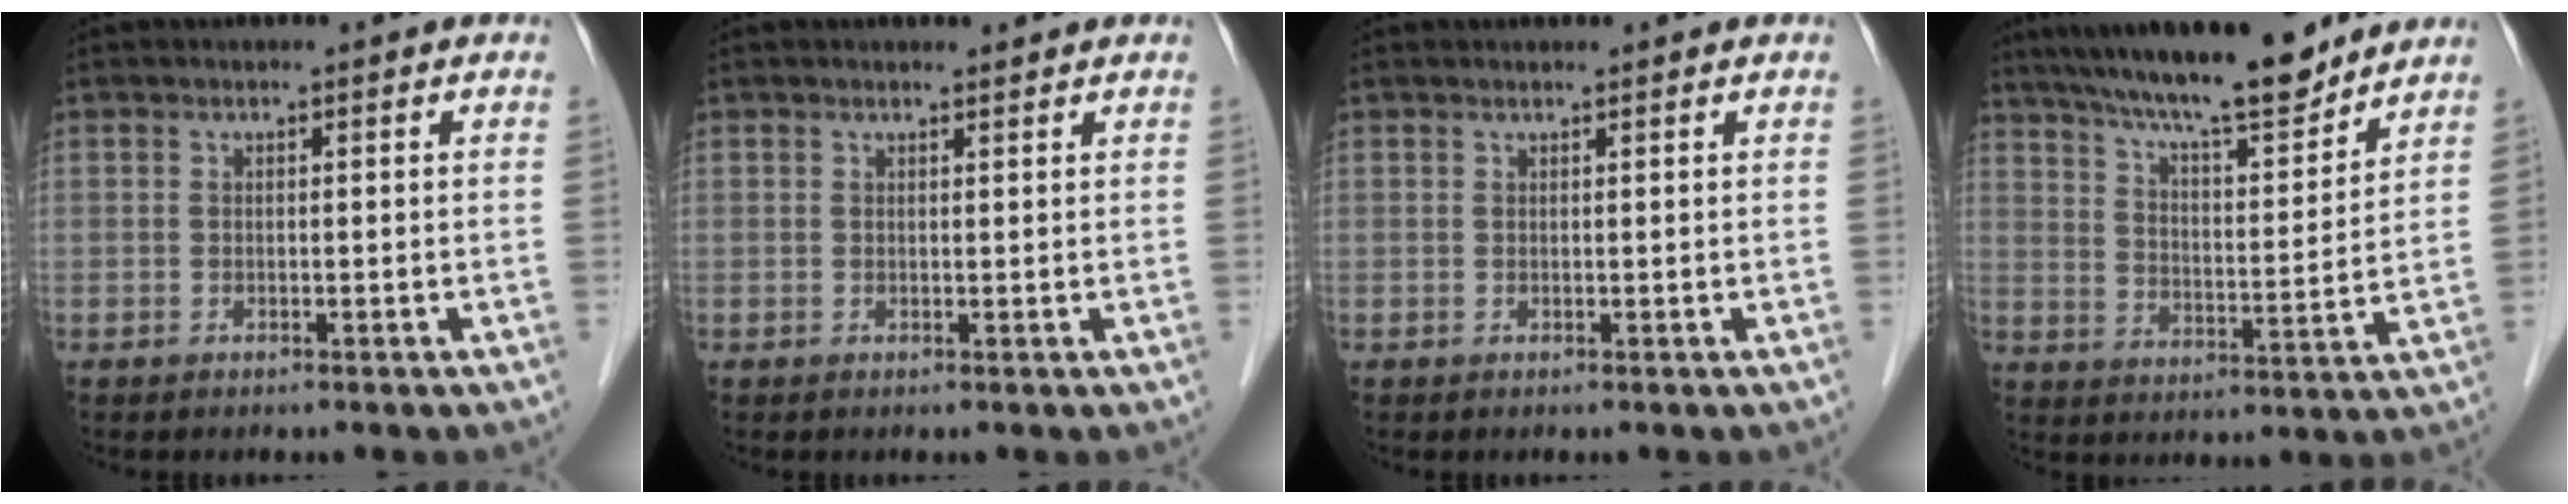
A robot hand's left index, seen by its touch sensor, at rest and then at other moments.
{"total": 1.1, "force": [1.1, 0.1, 0.1], "torque": [-0.009, 0.000, 0.018]}
{"total": 1.0, "force": [1.0, 0.0, 0.2], "torque": [-0.007, 0.013, 0.018]}
{"total": 16.3, "force": [14.1, 2.0, 7.9], "torque": [-0.132, 0.009, 0.227]}